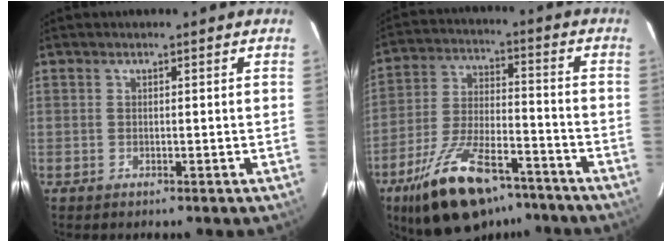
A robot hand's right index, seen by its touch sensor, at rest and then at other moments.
{"total": 17.1, "force": [-11.8, 5.8, 10.9], "torque": [-0.224, -0.011, -0.206]}